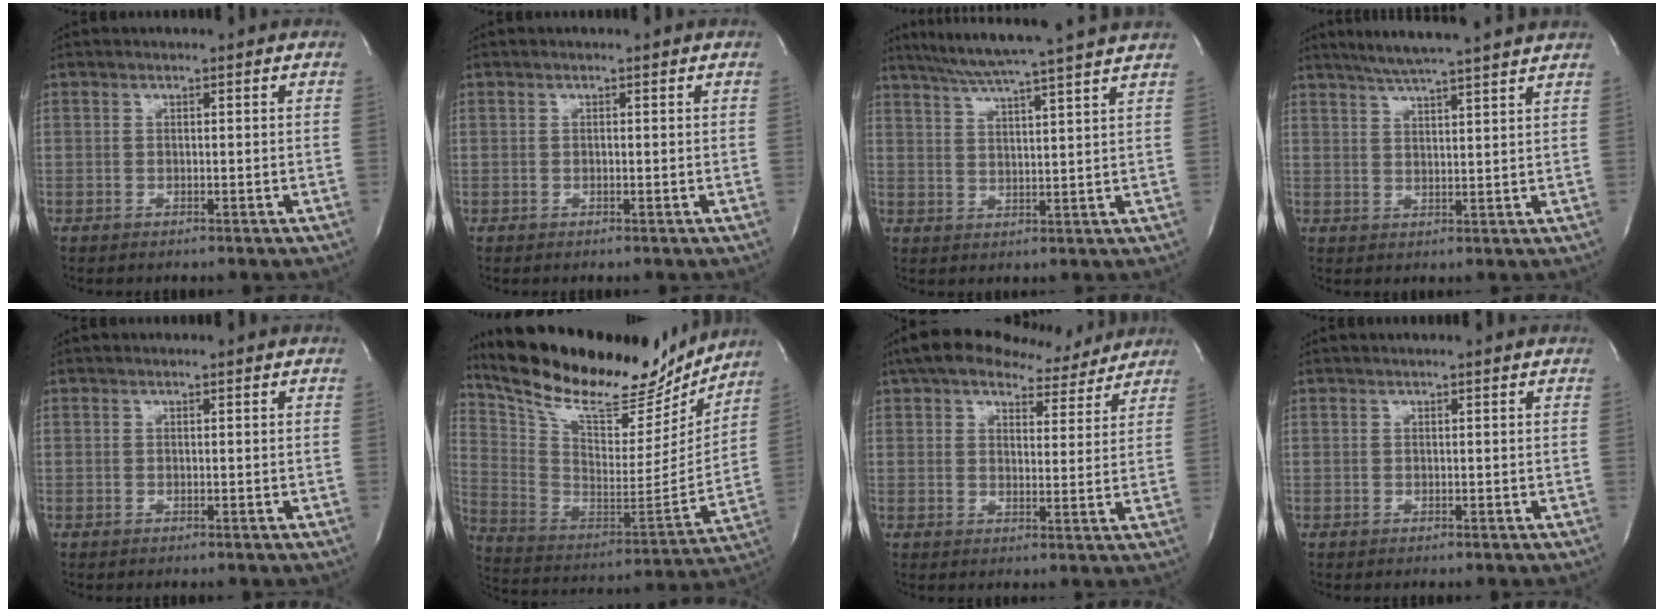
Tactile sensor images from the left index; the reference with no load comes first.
{"total": 0.0}
{"total": 15.0, "force": [13.0, -1.7, 7.3], "torque": [-0.128, -0.004, 0.178]}
{"total": 12.1, "force": [10.6, -0.5, 5.8], "torque": [-0.099, 0.016, 0.144]}
{"total": 0.0}
{"total": 25.4, "force": [22.0, 6.6, 10.8], "torque": [-0.201, -0.018, 0.339]}
{"total": 13.2, "force": [11.2, 4.6, 5.2], "torque": [-0.074, 0.027, 0.155]}
{"total": 0.6, "force": [0.5, -0.1, 0.1], "torque": [-0.003, 0.001, 0.011]}